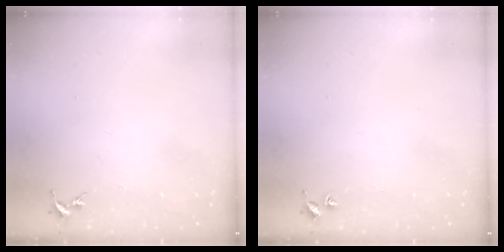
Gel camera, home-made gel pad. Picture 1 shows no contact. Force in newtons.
{"total": 1.9, "press": 1.9, "slide": 0.2}